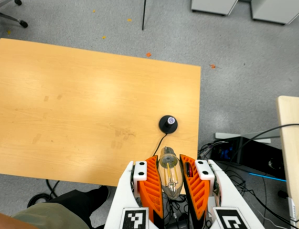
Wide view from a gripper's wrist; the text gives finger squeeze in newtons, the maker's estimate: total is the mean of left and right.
{"total": 19.7, "left": 21.3, "right": 18.0}